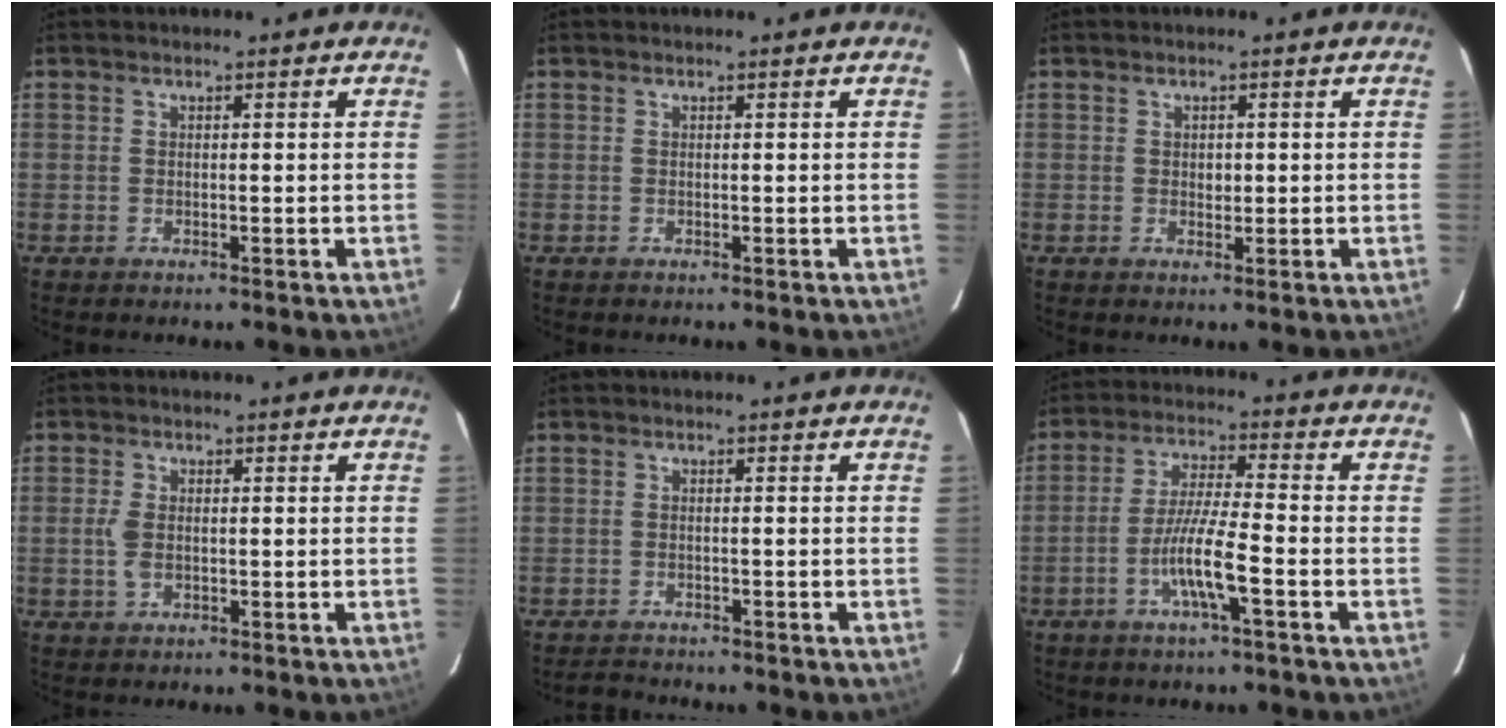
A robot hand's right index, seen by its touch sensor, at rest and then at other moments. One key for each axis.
{"total": 0.0}
{"total": 1.3, "fx": 0.1, "fy": 0.9, "fz": 0.9, "tx": -0.013, "ty": 0.000, "tz": 0.003}
{"total": 2.8, "fx": -0.2, "fy": 1.5, "fz": 2.4, "tx": -0.059, "ty": 0.004, "tz": -0.003}
{"total": 1.8, "fx": -1.7, "fy": 0.5, "fz": 0.1, "tx": -0.004, "ty": -0.007, "tz": -0.025}
{"total": 8.0, "fx": -3.1, "fy": 0.0, "fz": 7.4, "tx": -0.142, "ty": -0.002, "tz": -0.062}